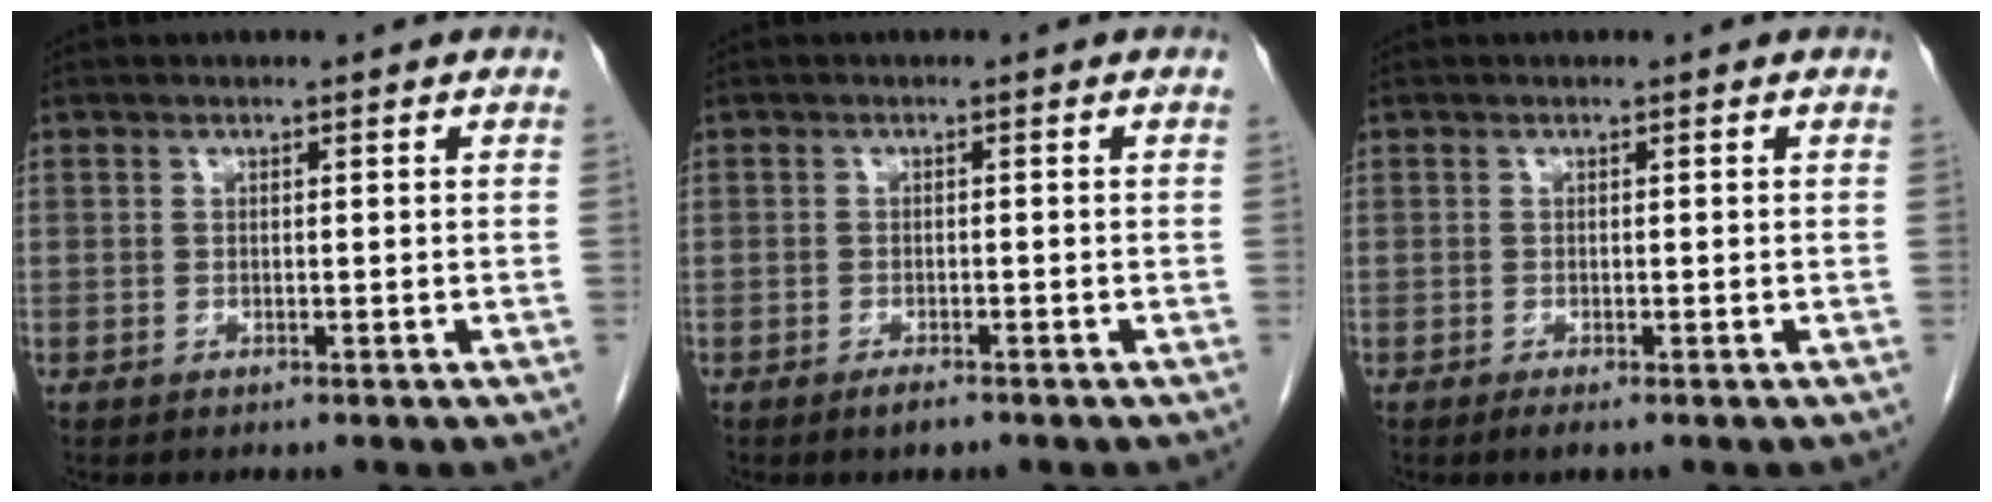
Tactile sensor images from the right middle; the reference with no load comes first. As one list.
[{"total": 1.5, "force": [-1.2, 0.3, 1.0], "torque": [-0.022, -0.003, -0.017]}, {"total": 1.0, "force": [-0.7, 0.1, 0.7], "torque": [-0.012, -0.003, -0.010]}]